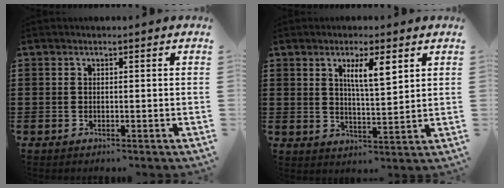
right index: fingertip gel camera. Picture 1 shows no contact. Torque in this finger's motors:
{"motor_torque": [0.28, 0.09, 0.54, 0.08]}